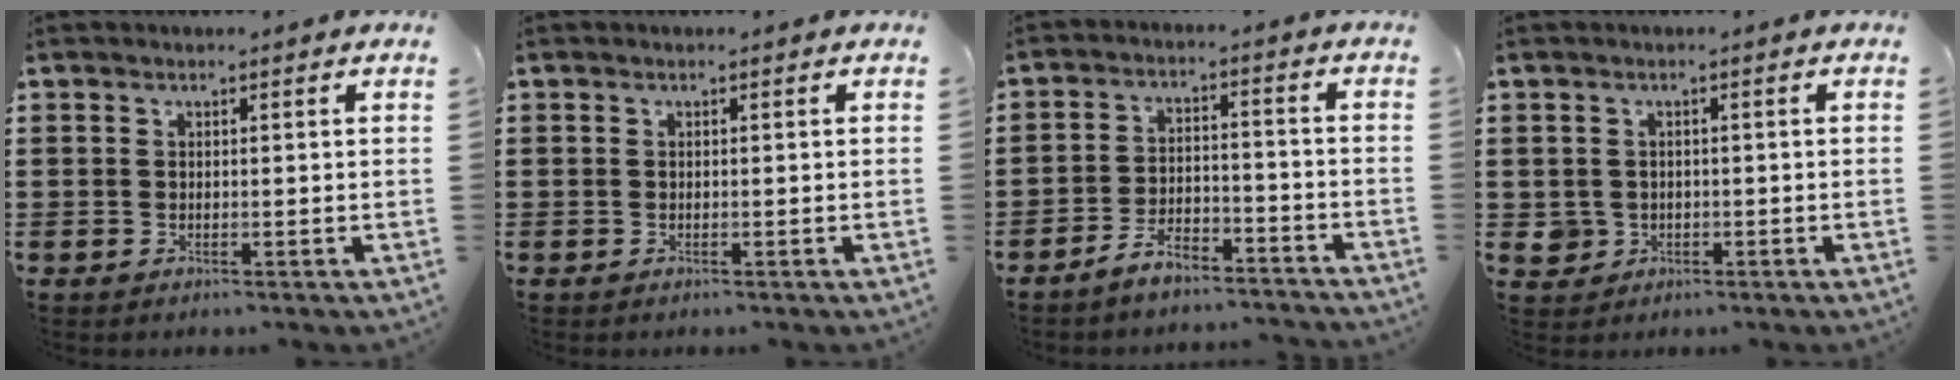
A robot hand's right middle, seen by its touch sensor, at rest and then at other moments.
{"total": 0.0}
{"total": 5.3, "force": [-4.9, 0.9, 1.5], "torque": [-0.032, 0.008, -0.100]}
{"total": 1.8, "force": [-0.4, 1.7, 0.2], "torque": [-0.012, 0.005, -0.011]}